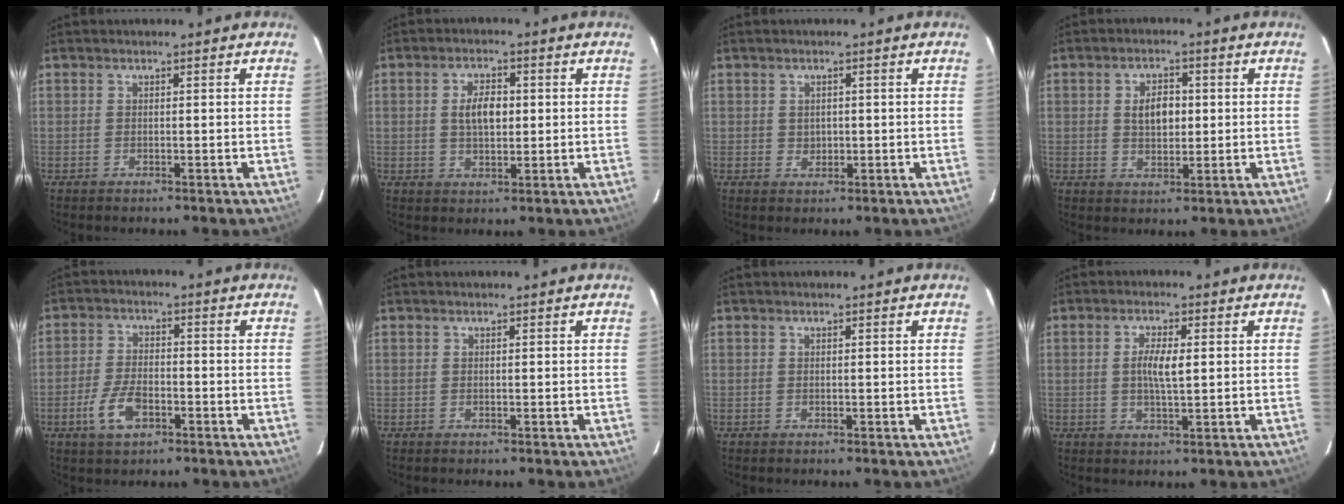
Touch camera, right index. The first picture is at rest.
{"total": 5.4, "force": [0.6, 2.8, 4.5], "torque": [-0.082, 0.006, 0.013]}
{"total": 1.8, "force": [0.2, 1.7, 0.6], "torque": [-0.005, 0.002, 0.006]}
{"total": 5.2, "force": [0.6, 3.2, 4.1], "torque": [-0.070, 0.007, 0.015]}
{"total": 7.3, "force": [-3.4, 3.8, 5.3], "torque": [-0.121, -0.001, -0.059]}
{"total": 0.0}
{"total": 0.0}
{"total": 4.2, "force": [0.4, 1.1, 4.1], "torque": [-0.075, 0.000, 0.007]}